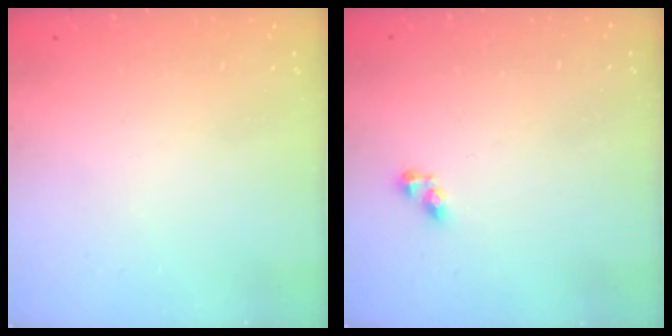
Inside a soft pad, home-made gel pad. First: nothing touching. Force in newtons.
{"total": 4.2, "press": 4.1, "slide": 0.6}